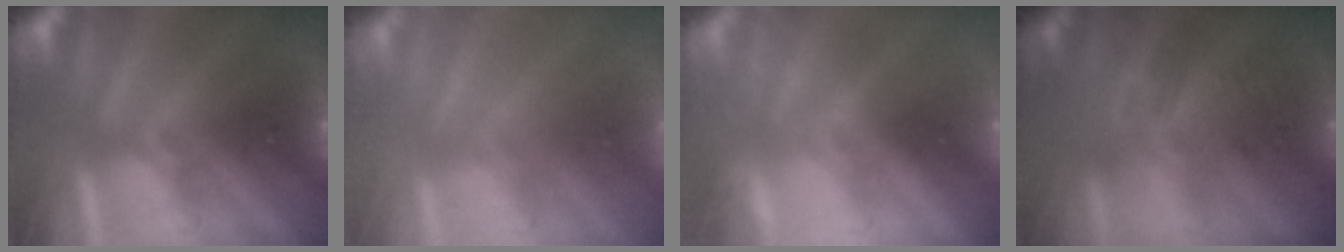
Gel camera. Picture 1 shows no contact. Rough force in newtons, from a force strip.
{"total": 7.5}
{"total": 2.4}
{"total": 2.7}